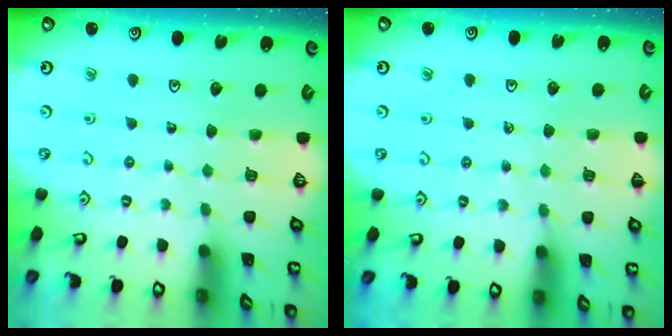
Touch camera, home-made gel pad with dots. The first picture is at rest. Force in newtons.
{"total": 3.0, "press": 2.9, "slide": 0.5}